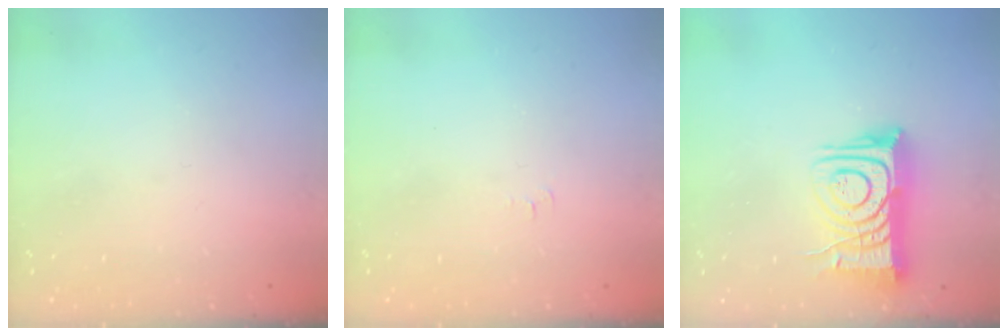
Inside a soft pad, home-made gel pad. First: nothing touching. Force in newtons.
{"total": 4.3, "press": 4.2, "slide": 0.6}
{"total": 14.3, "press": 14.2, "slide": 1.6}